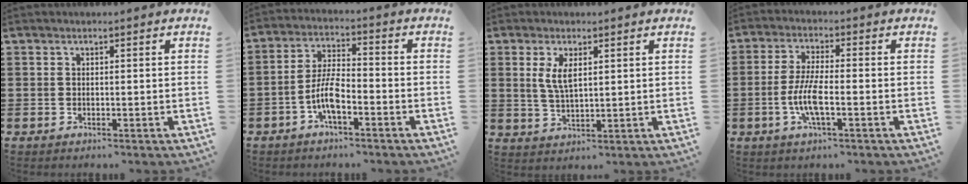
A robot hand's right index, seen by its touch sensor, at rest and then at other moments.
{"total": 6.5, "force": [-2.9, 2.2, 5.4], "torque": [-0.124, -0.001, -0.060]}
{"total": 4.4, "force": [1.4, 1.7, 3.8], "torque": [-0.079, 0.005, 0.023]}
{"total": 6.3, "force": [-1.8, 1.5, 5.9], "torque": [-0.135, -0.009, -0.042]}